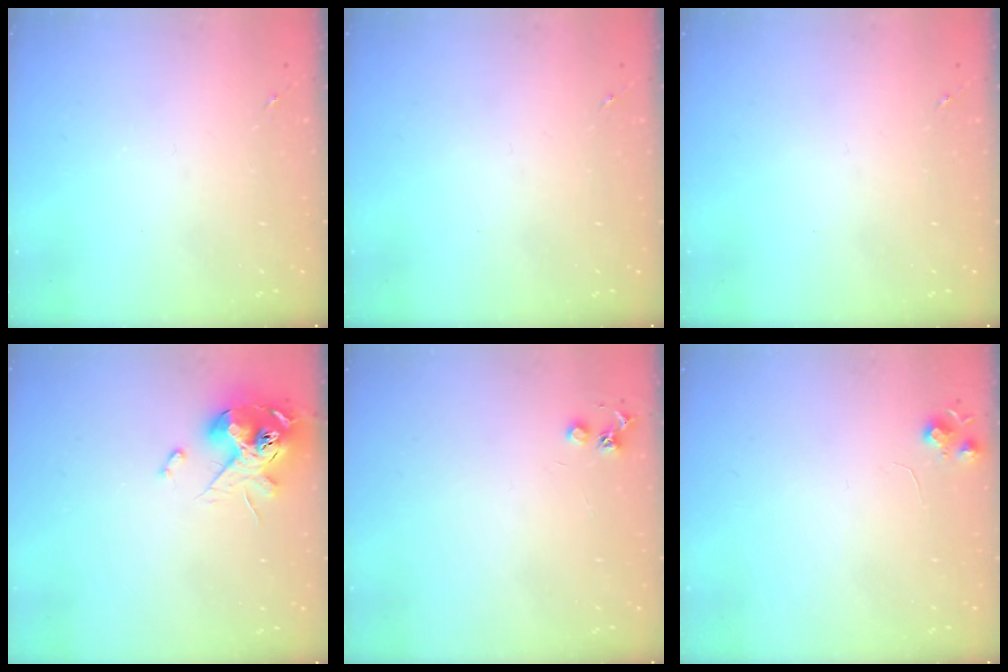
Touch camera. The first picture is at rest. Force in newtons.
{"total": 0.0}
{"total": 0.0}
{"total": 13.4, "press": 13.3, "slide": 1.4}
{"total": 4.1, "press": 4.1, "slide": 0.5}
{"total": 6.5, "press": 6.5, "slide": 0.8}